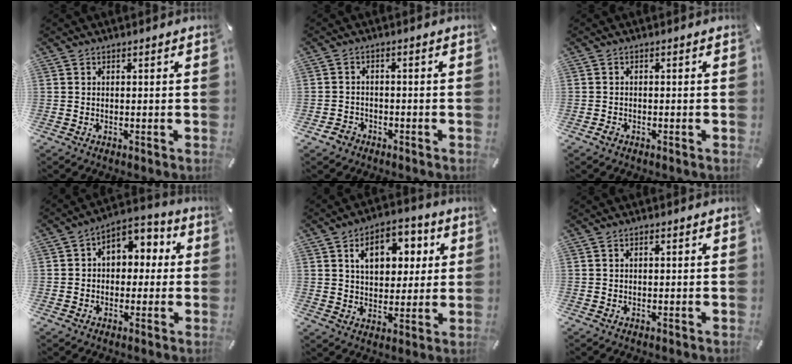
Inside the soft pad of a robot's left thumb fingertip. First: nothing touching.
{"total": 3.1, "force": [-2.1, 2.2, 0.4], "torque": [-0.005, 0.012, -0.044]}
{"total": 1.0, "force": [-0.8, 0.6, 0.4], "torque": [-0.007, 0.002, -0.016]}
{"total": 6.6, "force": [0.1, 5.9, 3.1], "torque": [-0.039, 0.007, -0.003]}
{"total": 11.2, "force": [4.4, 7.9, 6.6], "torque": [-0.097, -0.004, 0.074]}
{"total": 0.9, "force": [0.3, 0.5, 0.7], "torque": [-0.014, 0.004, 0.004]}